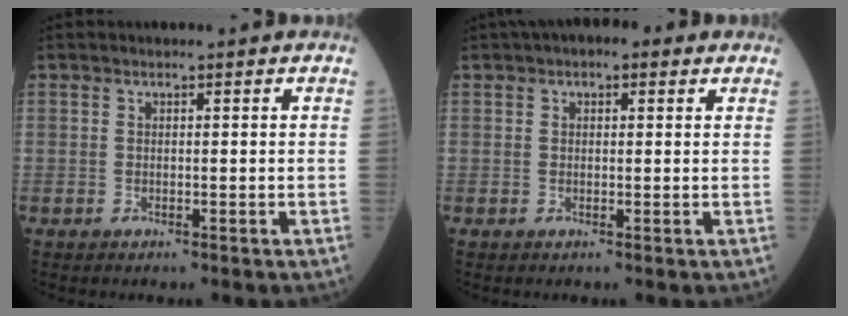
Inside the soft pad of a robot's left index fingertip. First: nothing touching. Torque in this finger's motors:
{"motor_torque": [1.08, -1.06, 0.55, 0.12]}